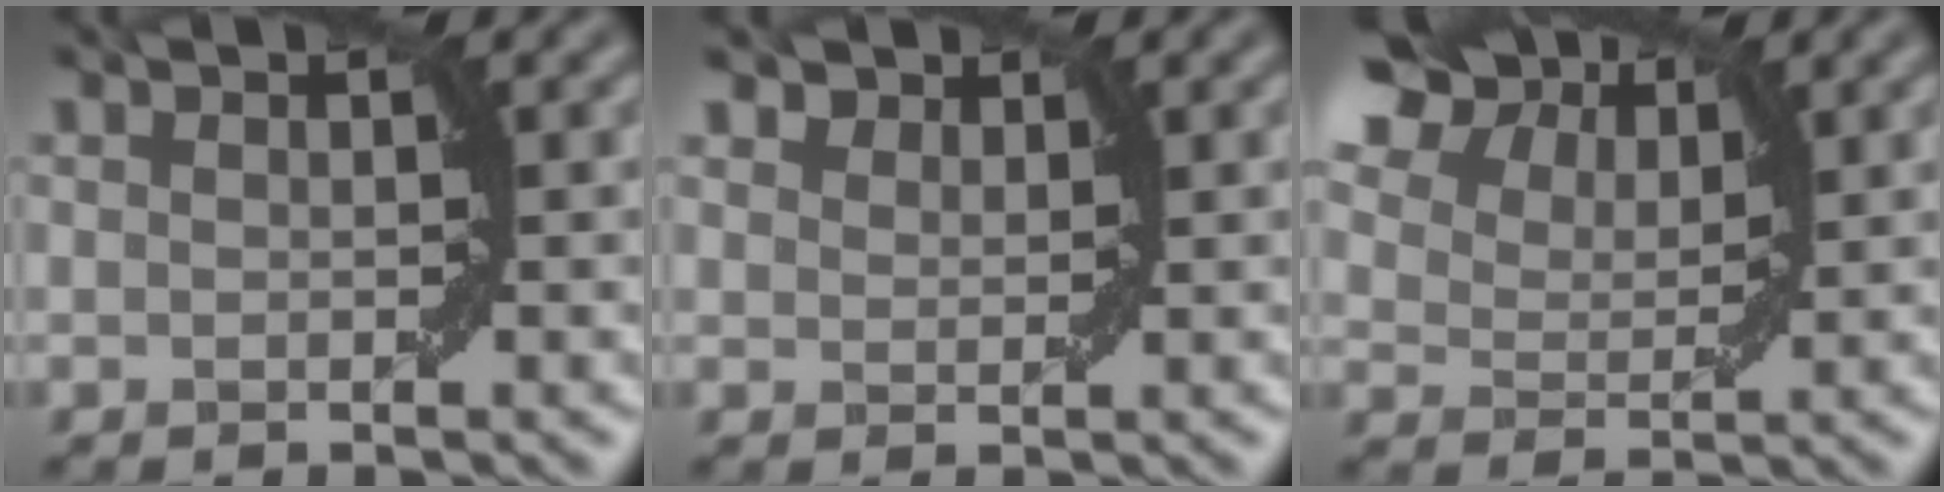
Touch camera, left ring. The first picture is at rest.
{"total": 1.5, "force": [1.4, 0.6, 0.2], "torque": [-0.007, 0.003, 0.023]}
{"total": 10.8, "force": [7.2, 6.2, 5.1], "torque": [-0.111, 0.033, 0.123]}